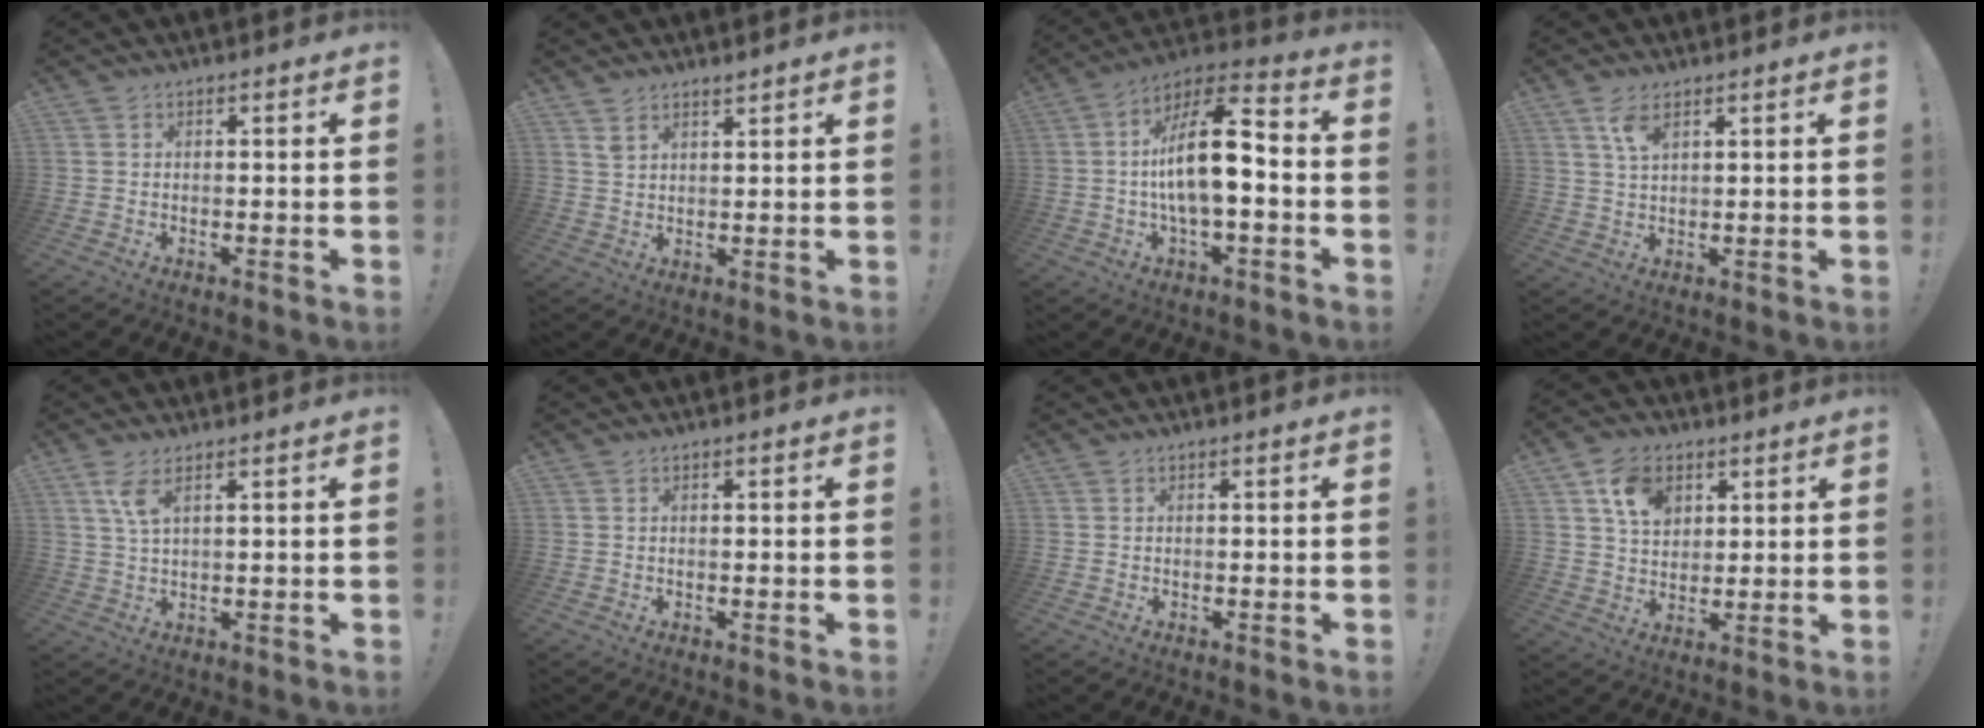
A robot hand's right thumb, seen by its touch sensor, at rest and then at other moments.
{"total": 2.8, "force": [2.4, 1.0, 0.9], "torque": [-0.014, -0.017, 0.044]}
{"total": 16.2, "force": [-1.0, 5.8, 15.0], "torque": [-0.256, 0.003, -0.023]}
{"total": 4.6, "force": [2.6, 1.8, 3.3], "torque": [-0.065, -0.006, 0.045]}
{"total": 4.7, "force": [2.4, 1.4, 3.8], "torque": [-0.080, -0.001, 0.042]}
{"total": 0.0}
{"total": 0.0}
{"total": 9.7, "force": [4.7, 7.3, 4.4], "torque": [-0.069, -0.012, 0.090]}